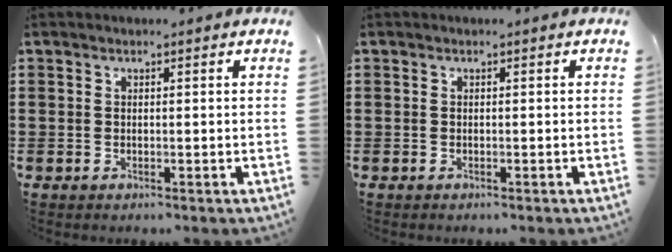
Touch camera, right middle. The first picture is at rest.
{"total": 0.0}